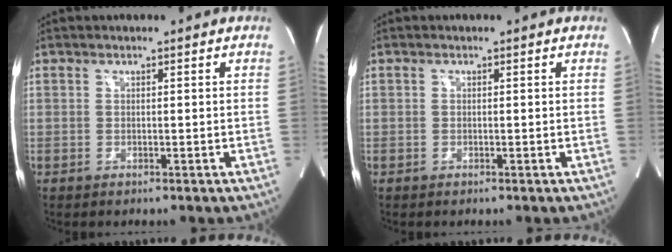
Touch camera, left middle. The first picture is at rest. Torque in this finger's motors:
{"motor_torque": [-0.10, -0.05, 0.04, 0.01]}